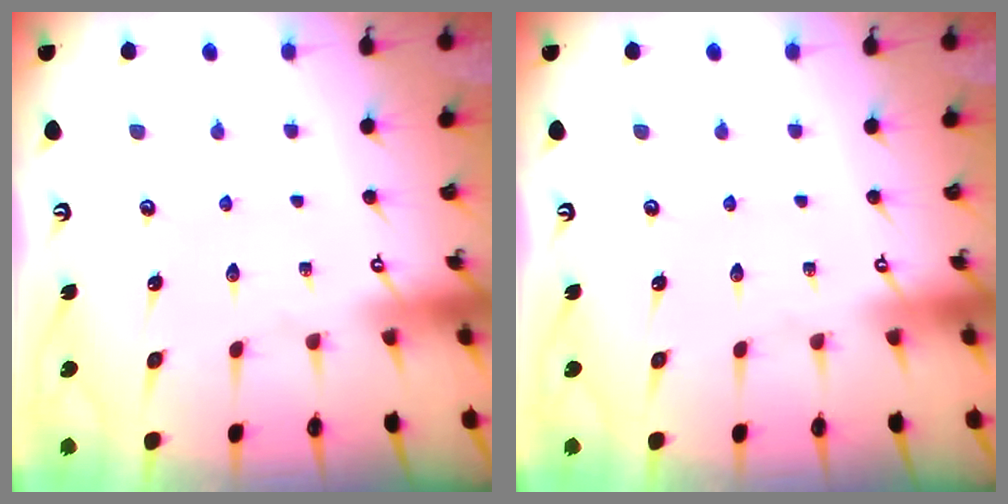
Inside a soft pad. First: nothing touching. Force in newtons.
{"total": 0.0}